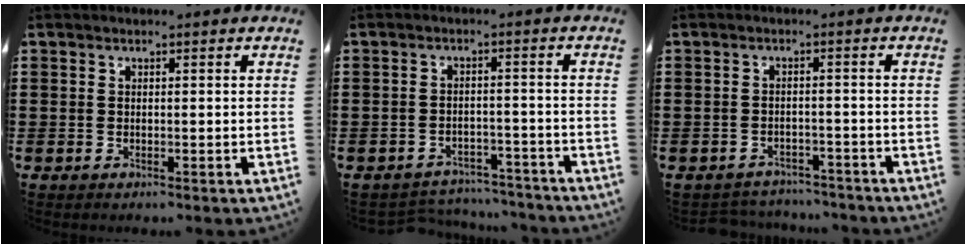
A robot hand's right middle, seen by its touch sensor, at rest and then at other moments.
{"total": 3.6, "force": [-3.6, 0.5, 0.1], "torque": [-0.007, 0.002, -0.077]}
{"total": 2.6, "force": [-2.5, 0.5, -0.2], "torque": [-0.005, 0.000, -0.056]}